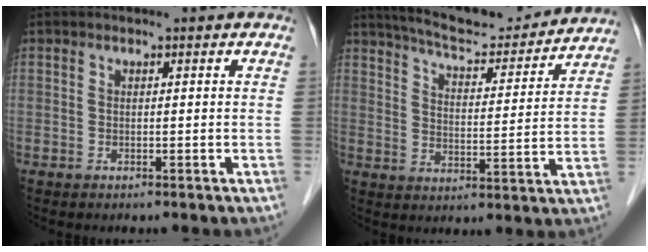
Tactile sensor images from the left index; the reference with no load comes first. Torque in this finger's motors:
{"motor_torque": [0.28, -0.57, 0.11, 0.03]}